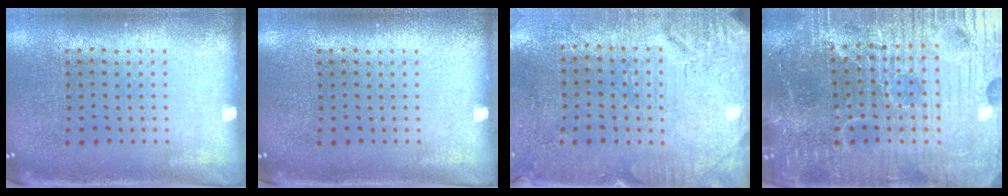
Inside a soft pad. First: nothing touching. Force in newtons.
{"total": 0.0}
{"total": 3.1, "press": 2.6, "slide": 1.6}
{"total": 7.4, "press": 6.6, "slide": 3.4}